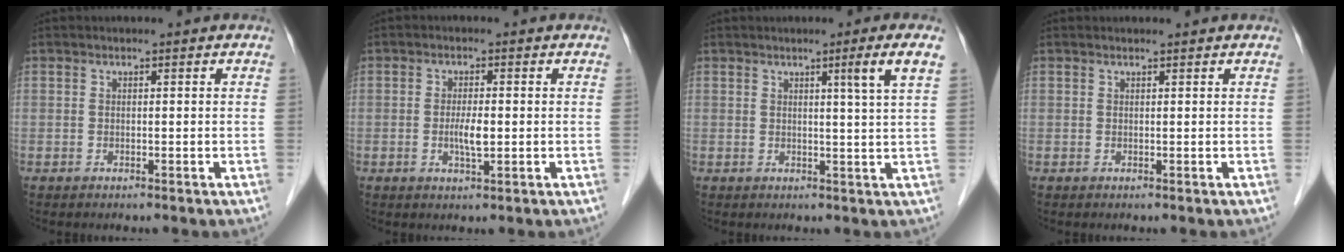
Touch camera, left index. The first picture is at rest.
{"total": 3.1, "force": [-0.4, 0.7, 2.9], "torque": [-0.059, -0.003, -0.005]}
{"total": 4.0, "force": [1.8, -1.4, 3.3], "torque": [-0.050, -0.012, 0.033]}
{"total": 0.8, "force": [0.8, 0.0, 0.1], "torque": [-0.010, 0.009, 0.014]}